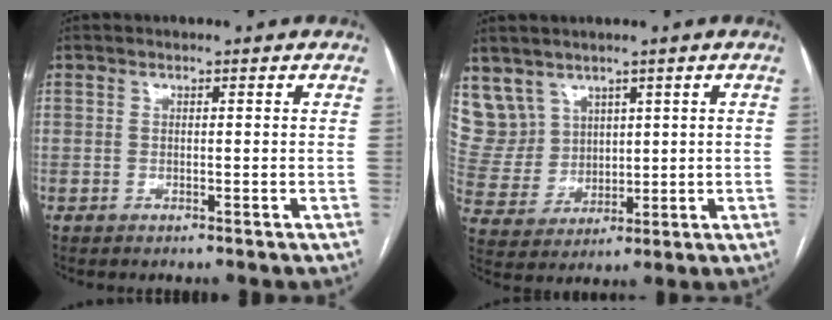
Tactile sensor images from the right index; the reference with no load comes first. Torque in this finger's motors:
{"motor_torque": [-0.44, 0.41, 0.00, -0.01]}